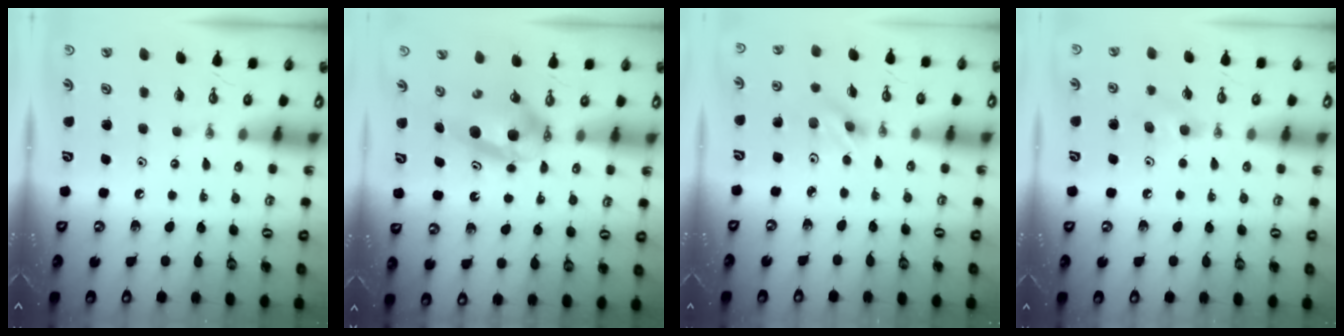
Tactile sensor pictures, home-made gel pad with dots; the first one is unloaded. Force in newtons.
{"total": 6.6, "press": 6.3, "slide": 2.0}
{"total": 2.9, "press": 2.8, "slide": 0.7}
{"total": 5.2, "press": 4.5, "slide": 2.5}